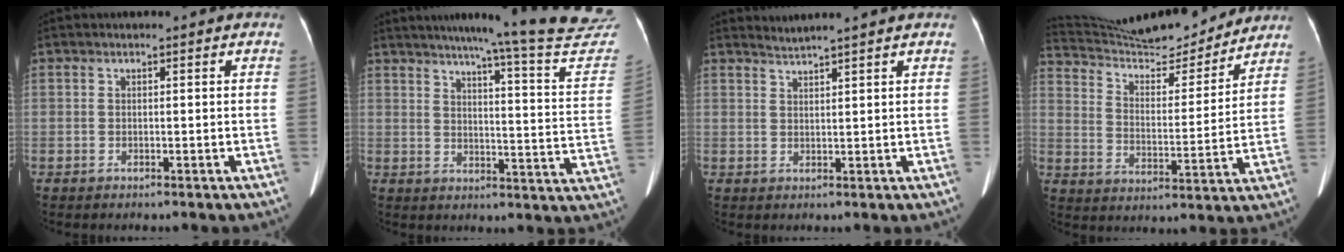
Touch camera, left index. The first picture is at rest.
{"total": 26.2, "force": [24.3, -0.7, 9.9], "torque": [-0.136, -0.115, 0.281]}
{"total": 2.7, "force": [2.4, -1.0, 0.5], "torque": [-0.012, 0.006, 0.046]}
{"total": 20.3, "force": [19.2, 2.2, 6.1], "torque": [-0.105, 0.001, 0.292]}